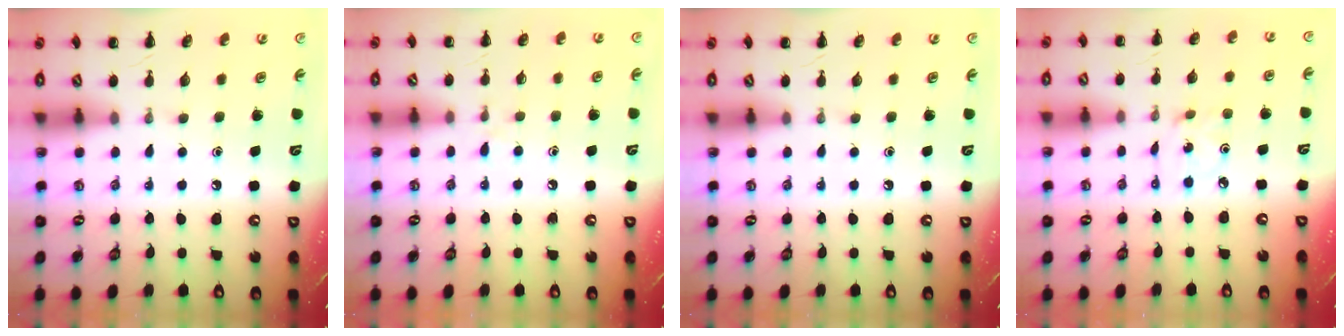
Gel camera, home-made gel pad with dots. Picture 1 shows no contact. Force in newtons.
{"total": 5.1, "press": 4.7, "slide": 2.0}
{"total": 0.0}
{"total": 1.5, "press": 1.4, "slide": 0.5}